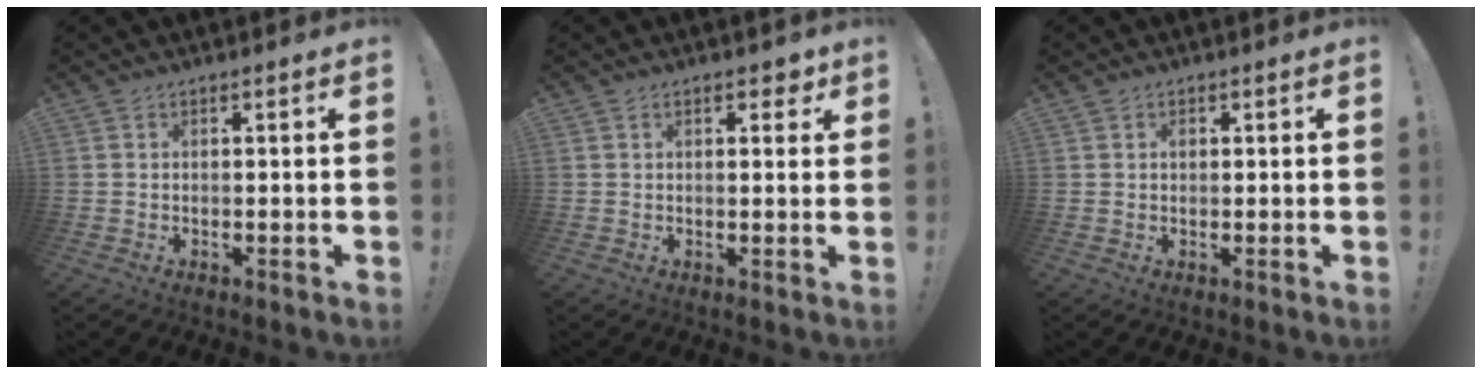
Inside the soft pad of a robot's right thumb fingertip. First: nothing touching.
{"total": 3.4, "force": [1.8, 1.7, 2.3], "torque": [-0.023, -0.005, 0.028]}
{"total": 0.8, "force": [0.1, 0.7, 0.3], "torque": [0.000, 0.000, 0.001]}